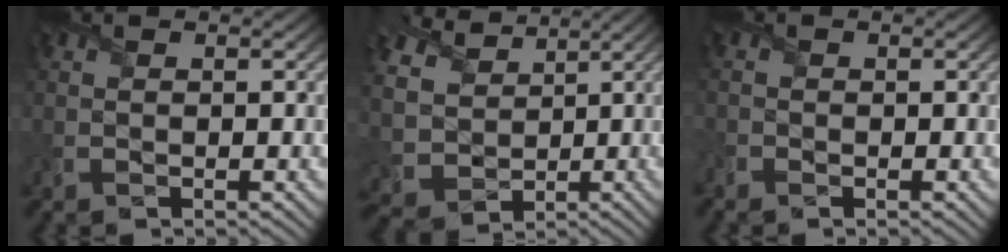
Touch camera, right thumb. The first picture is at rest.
{"total": 7.5, "force": [3.4, 5.9, 3.2], "torque": [-0.100, 0.005, 0.051]}
{"total": 1.3, "force": [-1.0, 0.9, 0.3], "torque": [-0.018, -0.004, -0.023]}